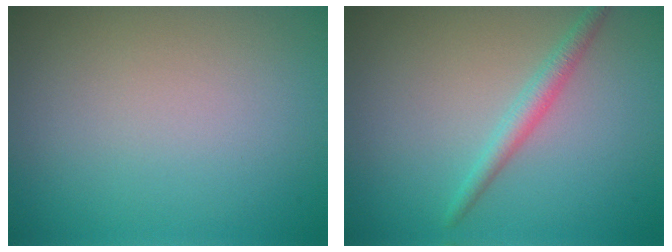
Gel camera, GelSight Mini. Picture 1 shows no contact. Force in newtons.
{"total": 2.0, "press": 2.0, "slide": 0.0}